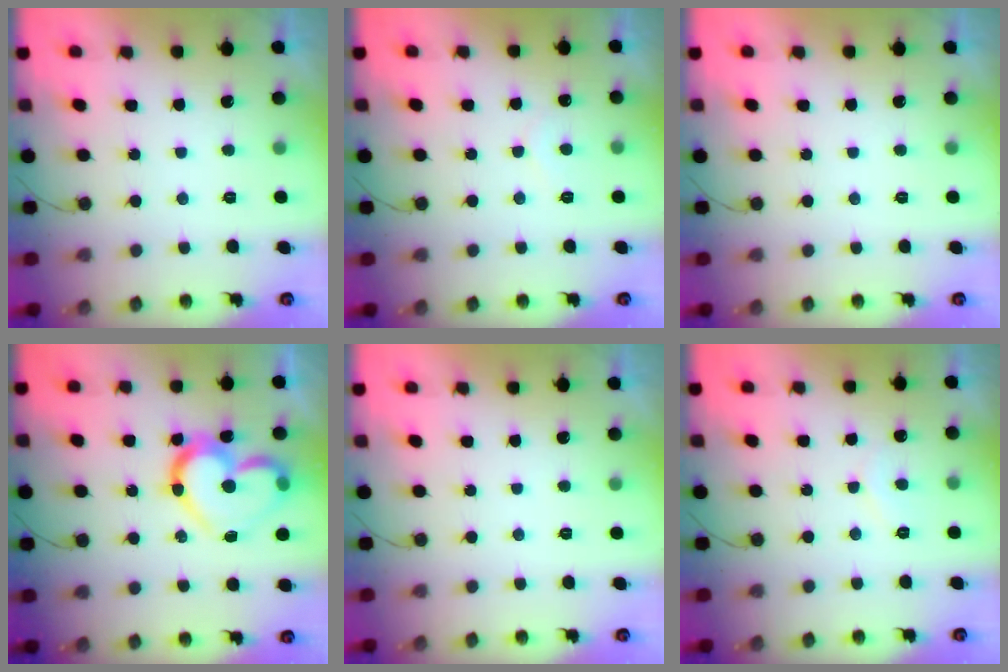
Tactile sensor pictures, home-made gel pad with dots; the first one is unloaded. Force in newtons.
{"total": 3.9, "press": 3.9, "slide": 0.2}
{"total": 0.0}
{"total": 17.8, "press": 17.7, "slide": 1.7}
{"total": 0.0}
{"total": 4.8, "press": 4.8, "slide": 0.5}